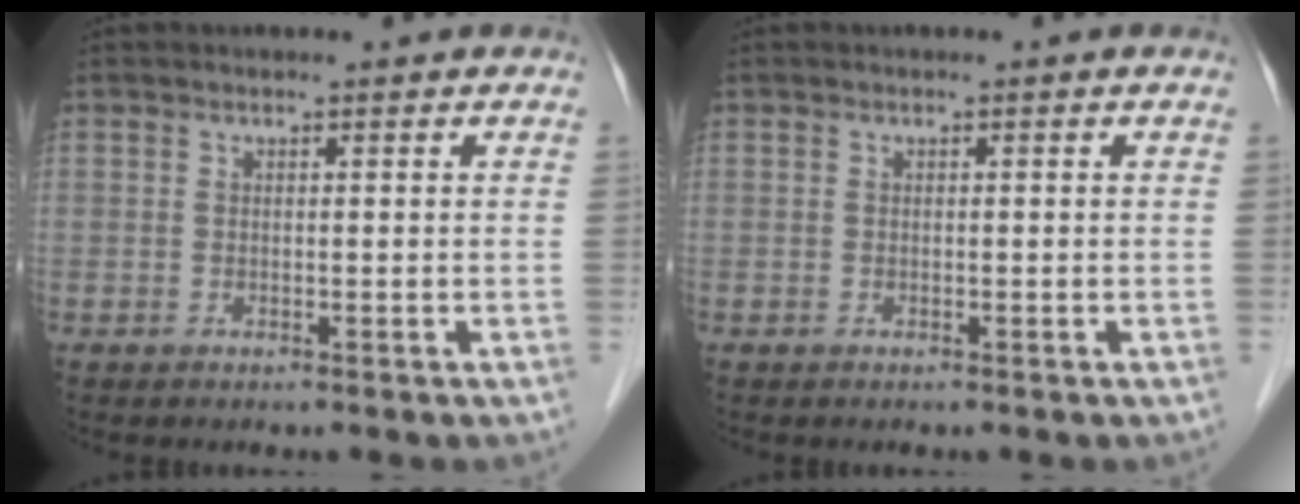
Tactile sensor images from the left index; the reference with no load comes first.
{"total": 0.0}